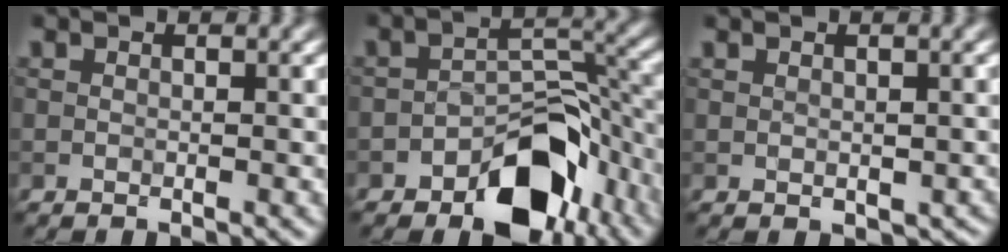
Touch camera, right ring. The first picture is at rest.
{"total": 8.1, "force": [-4.6, 4.2, 5.2], "torque": [-0.062, 0.003, -0.076]}
{"total": 1.8, "force": [-0.1, 1.4, 1.1], "torque": [-0.011, -0.009, 0.003]}